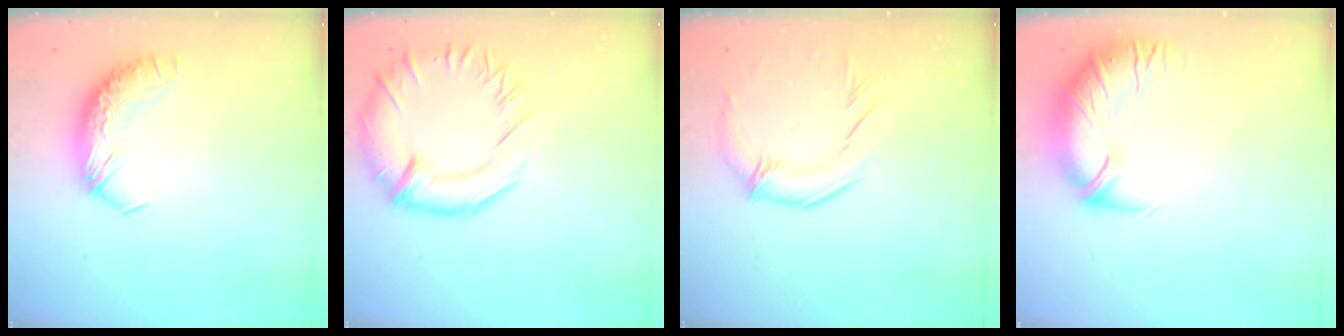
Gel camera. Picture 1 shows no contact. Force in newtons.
{"total": 6.7, "press": 6.2, "slide": 2.6}
{"total": 1.7, "press": 1.2, "slide": 1.2}
{"total": 2.9, "press": 1.6, "slide": 2.3}